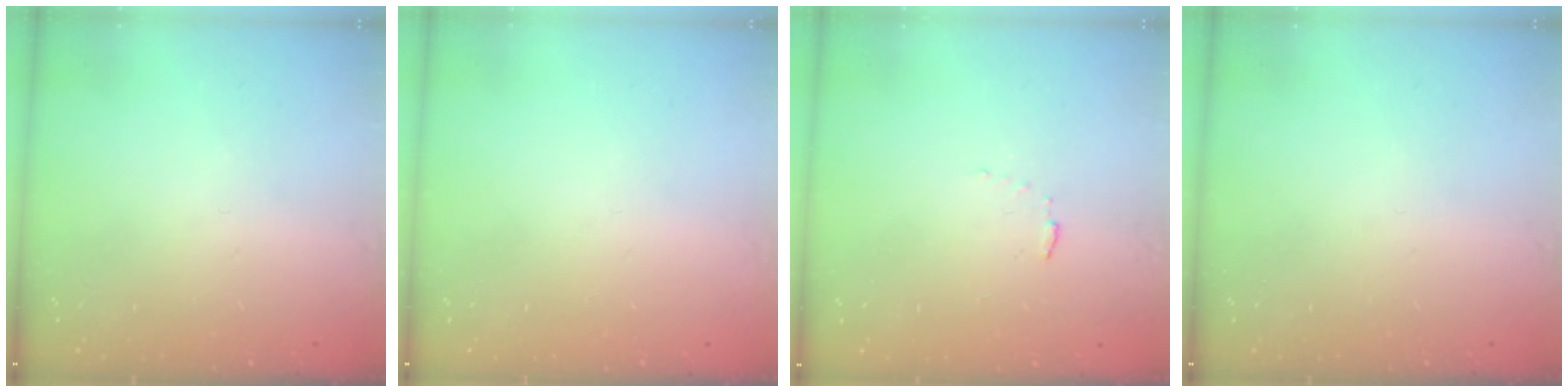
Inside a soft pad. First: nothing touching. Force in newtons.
{"total": 0.0}
{"total": 3.0, "press": 3.0, "slide": 0.4}
{"total": 0.0}